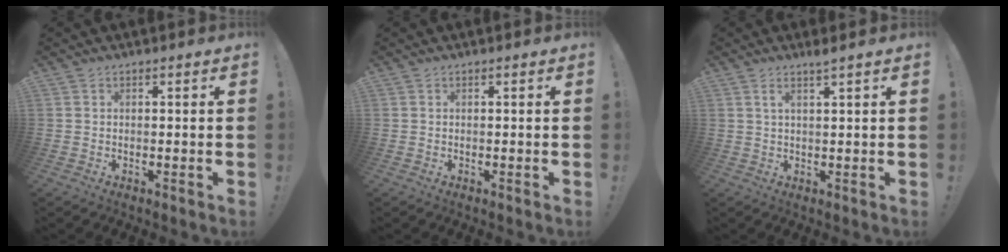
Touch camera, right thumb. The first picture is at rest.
{"total": 0.0}
{"total": 2.7, "force": [1.6, -0.5, 2.1], "torque": [-0.034, -0.006, 0.025]}